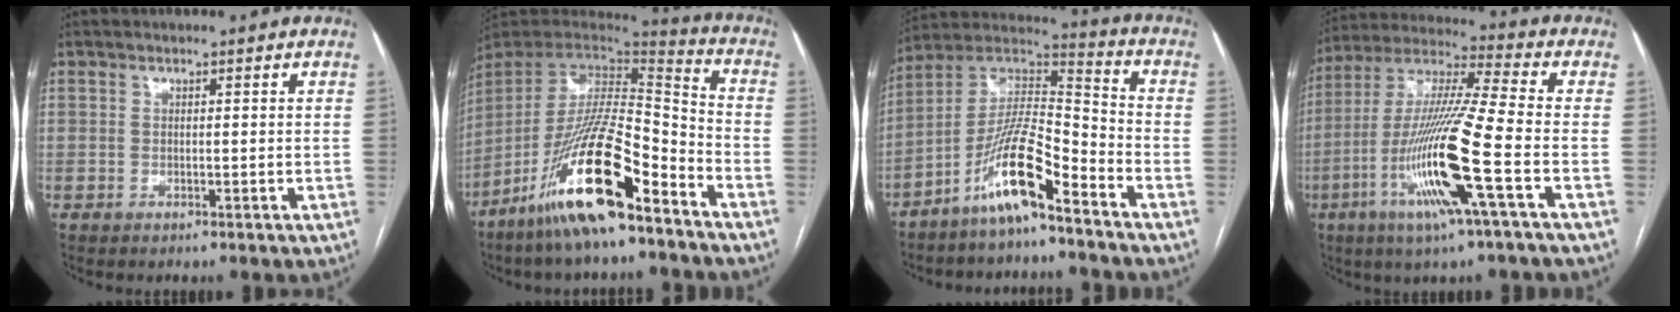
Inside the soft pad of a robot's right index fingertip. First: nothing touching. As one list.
[{"total": 20.1, "force": [-12.7, 2.8, 15.3], "torque": [-0.307, -0.027, -0.236]}, {"total": 12.7, "force": [-8.0, 1.5, 9.7], "torque": [-0.190, 0.012, -0.154]}, {"total": 17.4, "force": [-5.9, -0.8, 16.3], "torque": [-0.330, -0.015, -0.118]}]